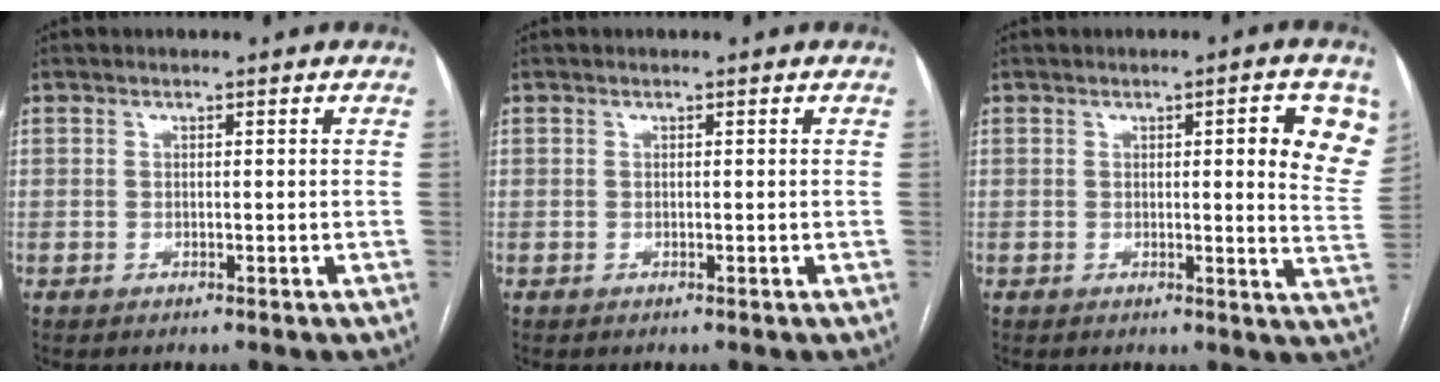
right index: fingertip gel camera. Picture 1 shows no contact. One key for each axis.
{"total": 0.0}
{"total": 8.5, "fx": 3.0, "fy": 1.3, "fz": 7.9, "tx": -0.081, "ty": -0.010, "tz": 0.024}